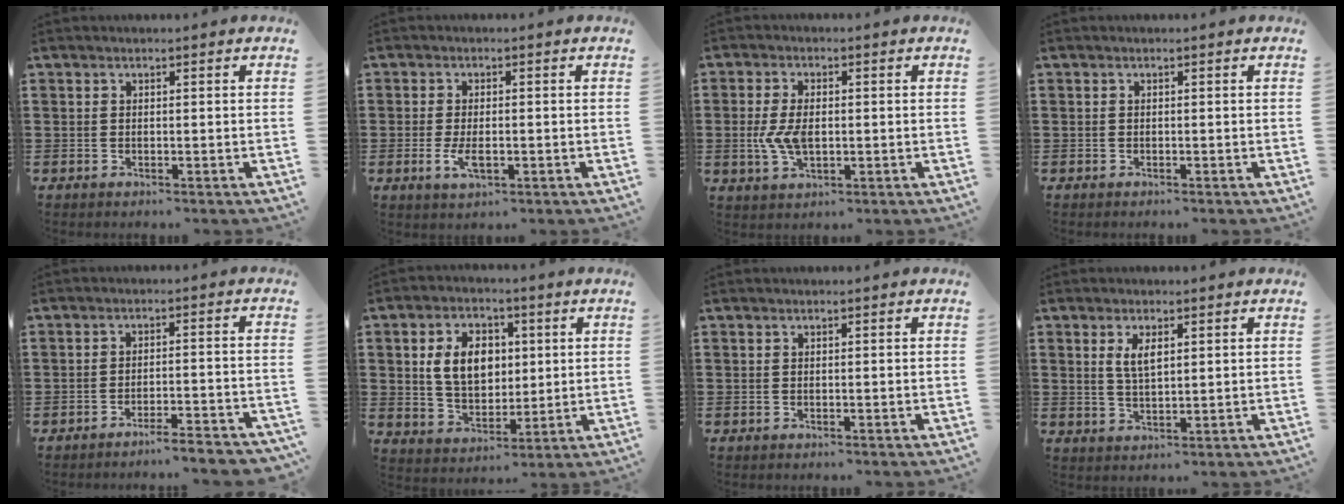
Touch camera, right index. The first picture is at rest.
{"total": 3.3, "force": [-0.7, 1.4, 2.9], "torque": [-0.066, -0.005, -0.015]}
{"total": 5.3, "force": [-0.4, 3.0, 4.4], "torque": [-0.105, 0.001, -0.012]}
{"total": 0.5, "force": [-0.3, 0.4, 0.0], "torque": [0.000, 0.004, -0.008]}
{"total": 3.5, "force": [-3.3, -0.4, 1.1], "torque": [-0.020, -0.005, -0.068]}
{"total": 8.4, "force": [1.5, 6.0, 5.7], "torque": [-0.126, 0.010, 0.020]}
{"total": 0.0}
{"total": 3.5, "force": [1.3, 1.3, 3.0], "torque": [-0.063, 0.004, 0.021]}